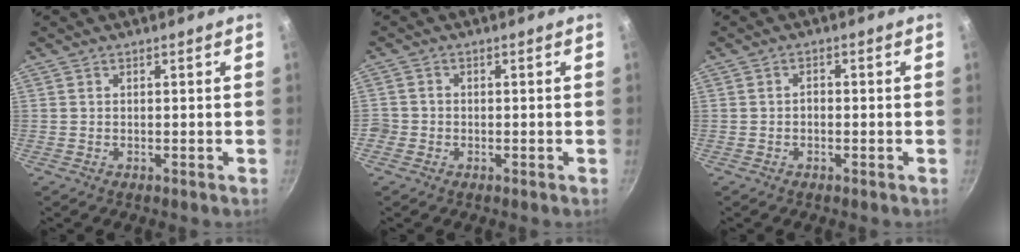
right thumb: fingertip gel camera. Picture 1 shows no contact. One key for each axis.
{"total": 2.0, "fx": -0.8, "fy": 1.8, "fz": 0.4, "tx": -0.002, "ty": 0.007, "tz": -0.017}
{"total": 1.4, "fx": -0.4, "fy": 0.9, "fz": 1.0, "tx": -0.015, "ty": 0.008, "tz": -0.008}